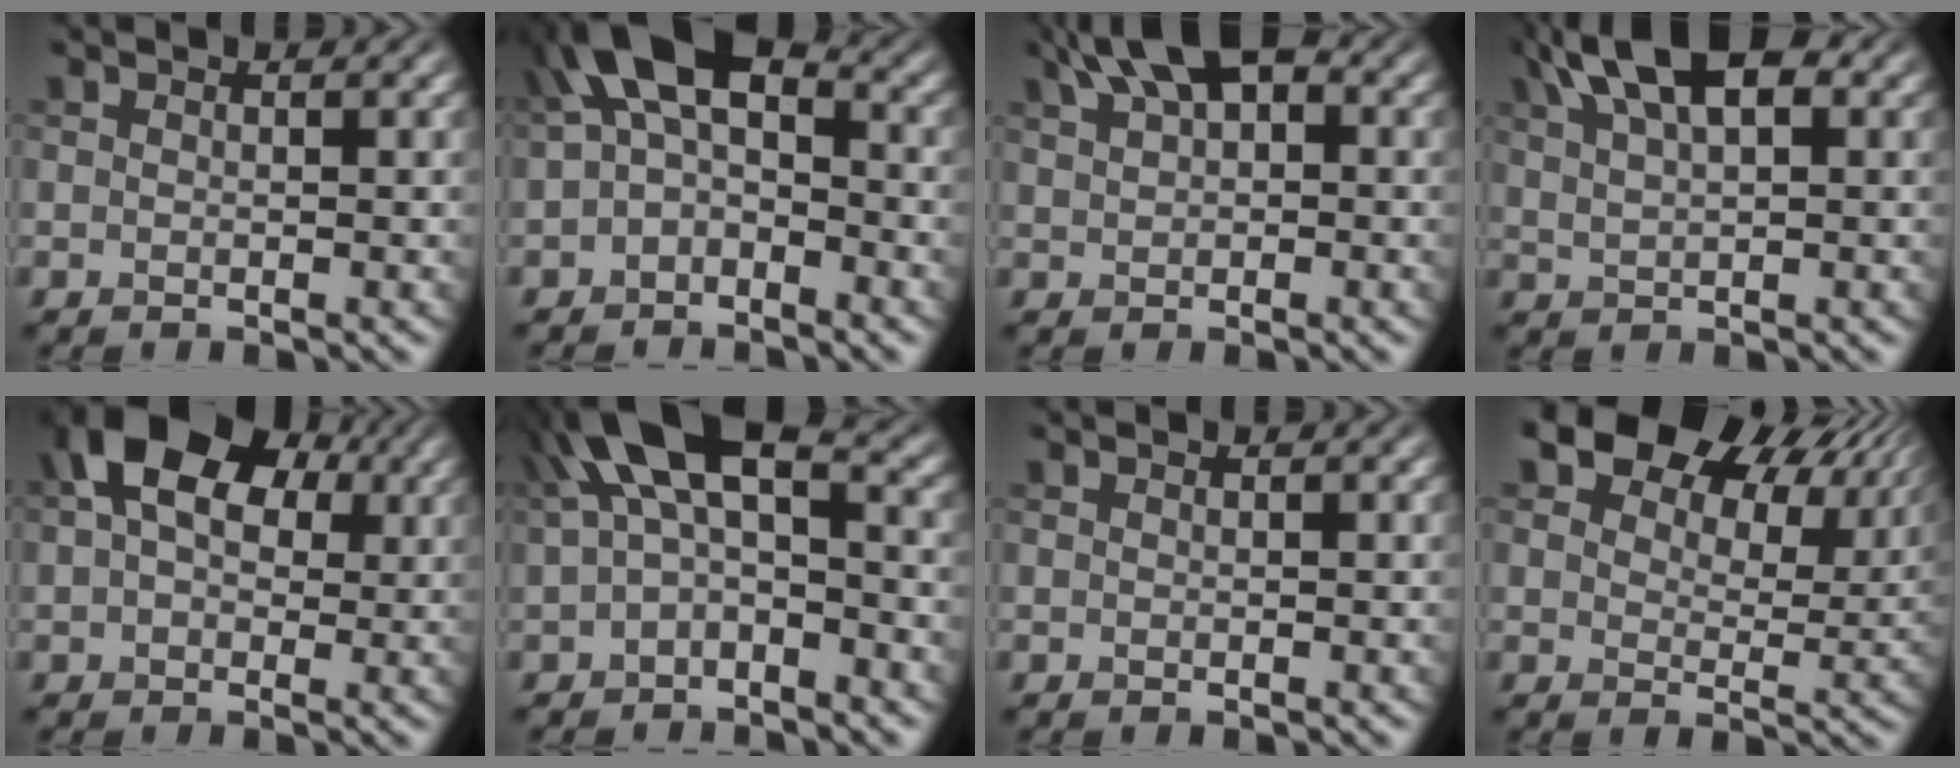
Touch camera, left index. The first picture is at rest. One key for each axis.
{"total": 7.4, "fx": 0.2, "fy": 4.1, "fz": 6.1, "tx": -0.106, "ty": 0.033, "tz": -0.019}
{"total": 6.1, "fx": 2.9, "fy": 3.1, "fz": 4.4, "tx": -0.082, "ty": 0.022, "tz": 0.045}
{"total": 8.7, "fx": 4.6, "fy": 3.7, "fz": 6.4, "tx": -0.114, "ty": 0.027, "tz": 0.072}
{"total": 11.7, "fx": 4.1, "fy": 7.8, "fz": 7.7, "tx": -0.116, "ty": 0.045, "tz": 0.044}
{"total": 8.6, "fx": 1.2, "fy": 4.1, "fz": 7.4, "tx": -0.138, "ty": 0.030, "tz": 0.003}
{"total": 0.0}
{"total": 14.5, "fx": 9.0, "fy": 8.3, "fz": 7.8, "tx": -0.114, "ty": 0.034, "tz": 0.133}